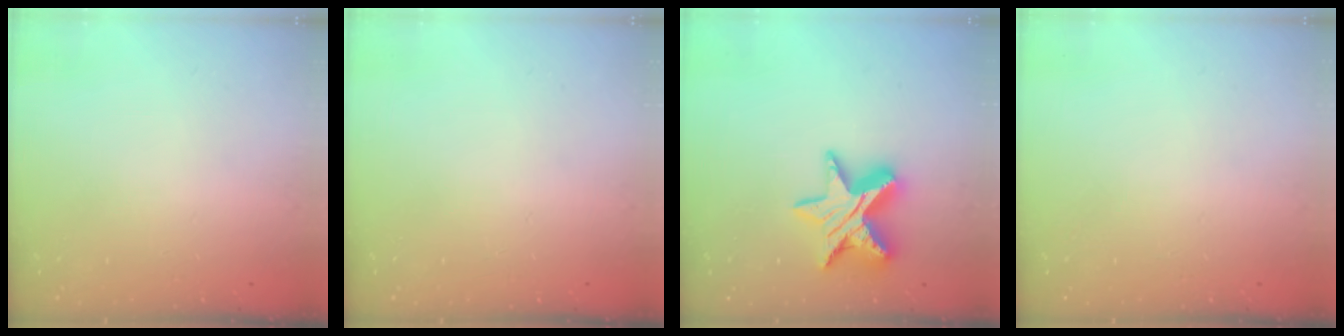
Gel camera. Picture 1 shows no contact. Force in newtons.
{"total": 0.0}
{"total": 13.6, "press": 13.6, "slide": 0.9}
{"total": 0.0}